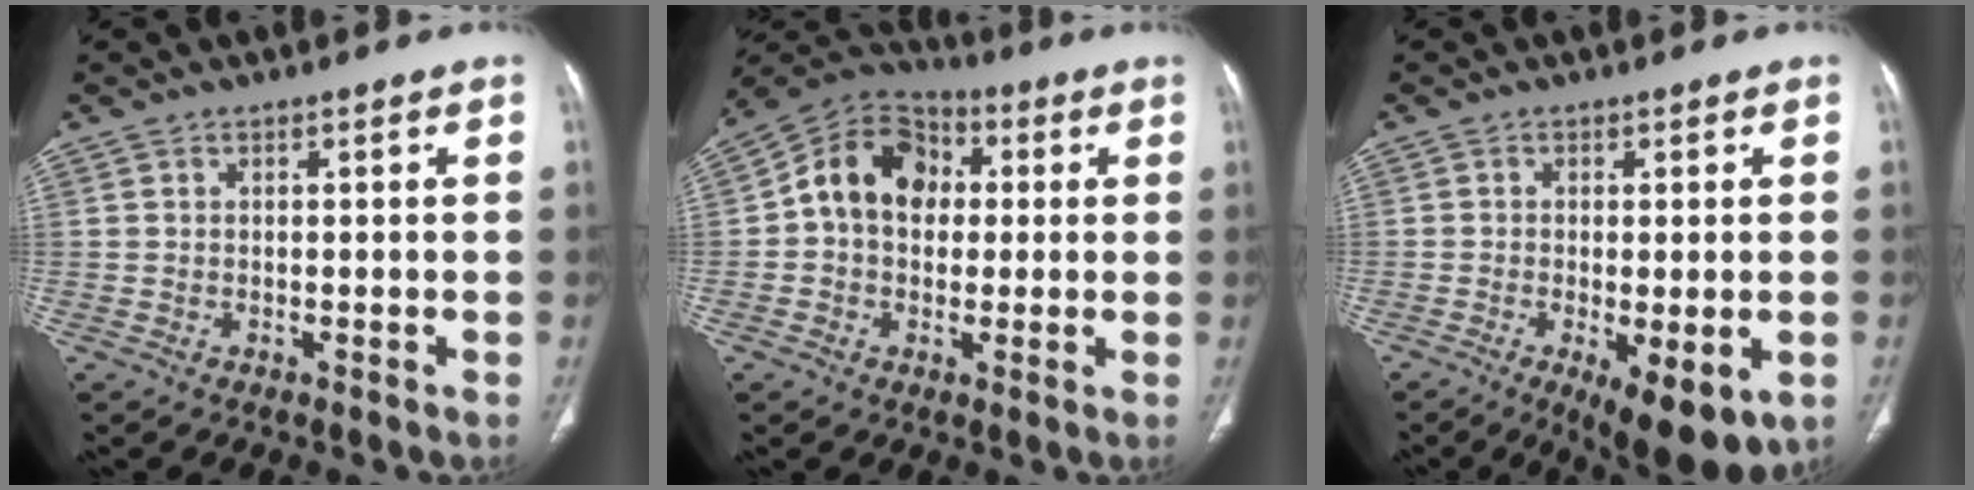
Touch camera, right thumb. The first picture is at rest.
{"total": 13.1, "force": [1.4, 10.2, 8.1], "torque": [-0.112, 0.030, 0.010]}
{"total": 10.8, "force": [-4.1, 4.0, 9.2], "torque": [-0.133, -0.015, -0.053]}